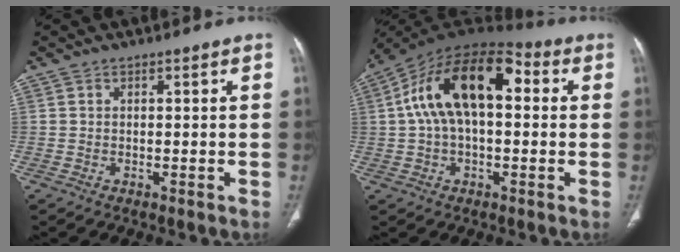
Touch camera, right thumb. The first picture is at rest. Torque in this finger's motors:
{"motor_torque": [1.13, 1.18, 1.82, 0.30, 0.32]}